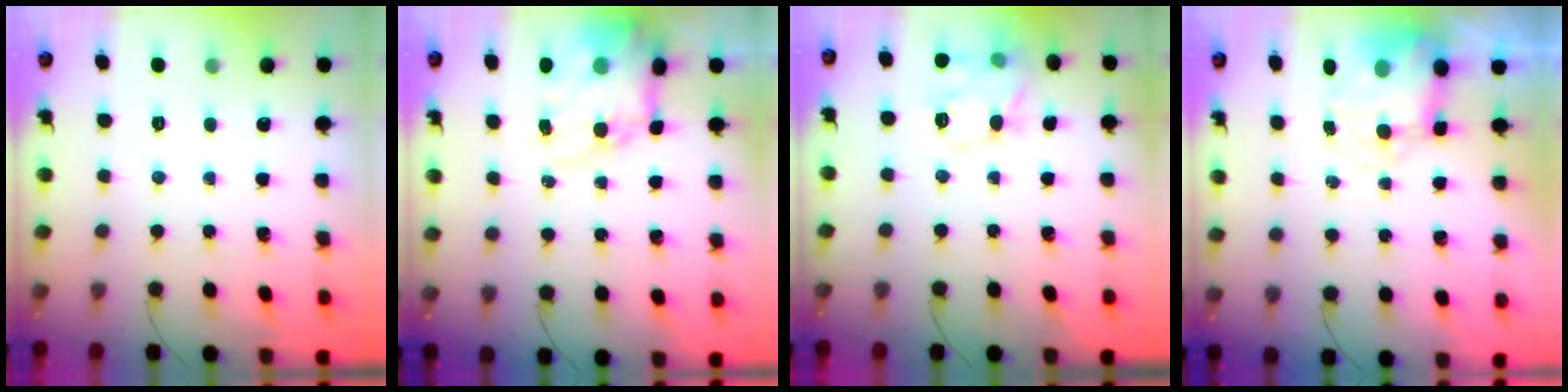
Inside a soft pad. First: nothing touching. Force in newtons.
{"total": 16.4, "press": 15.9, "slide": 4.0}
{"total": 10.2, "press": 10.2, "slide": 0.1}
{"total": 8.4, "press": 8.3, "slide": 1.4}